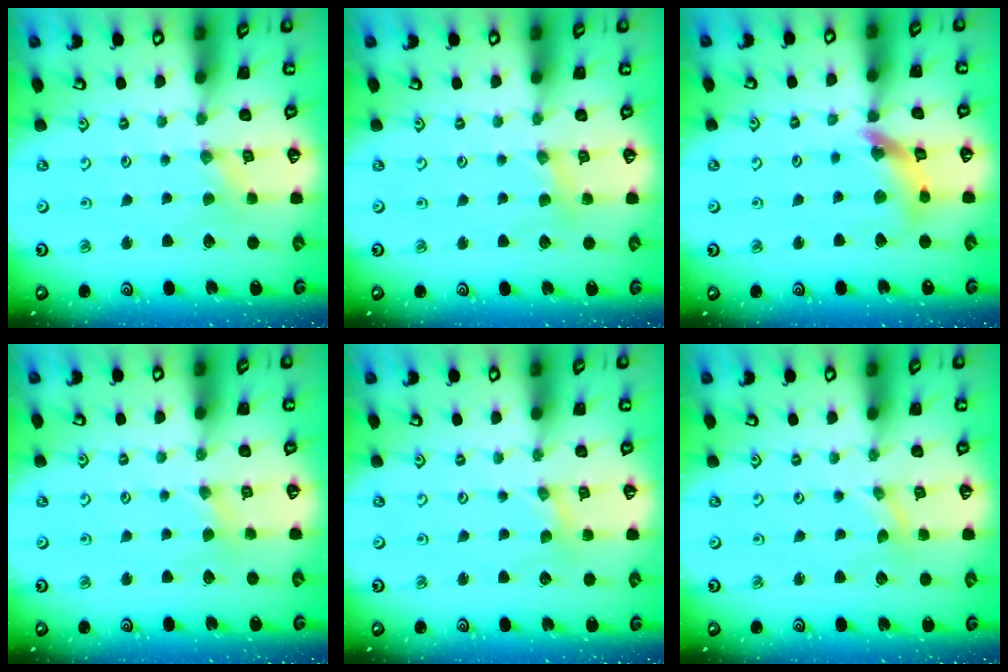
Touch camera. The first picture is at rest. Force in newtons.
{"total": 3.0, "press": 2.9, "slide": 0.4}
{"total": 11.5, "press": 11.4, "slide": 1.1}
{"total": 2.4, "press": 2.3, "slide": 0.5}
{"total": 0.0}
{"total": 0.0}